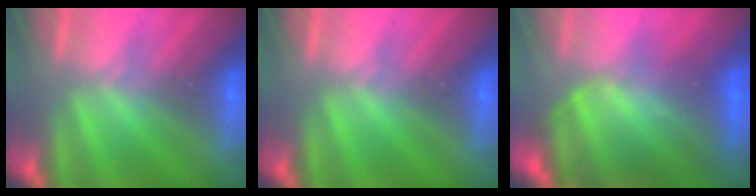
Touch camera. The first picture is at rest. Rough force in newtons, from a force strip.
{"total": 0.0}
{"total": 7.1}